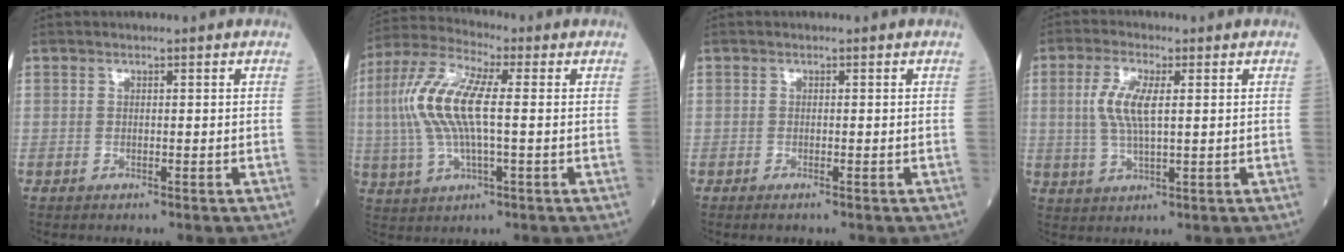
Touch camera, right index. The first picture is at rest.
{"total": 11.9, "force": [0.7, 2.7, 11.5], "torque": [-0.261, 0.016, 0.010]}
{"total": 0.8, "force": [-0.5, 0.0, 0.5], "torque": [-0.011, -0.003, -0.010]}
{"total": 6.1, "force": [1.1, 1.5, 5.8], "torque": [-0.133, 0.003, 0.024]}